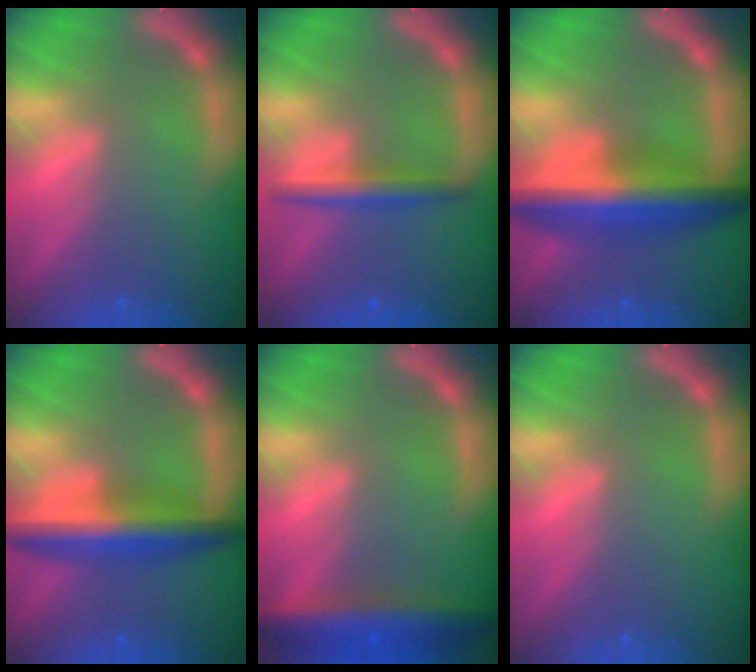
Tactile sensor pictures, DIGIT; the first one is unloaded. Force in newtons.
{"total": 3.0}
{"total": 8.5}
{"total": 6.6}
{"total": 6.4}
{"total": 0.0}